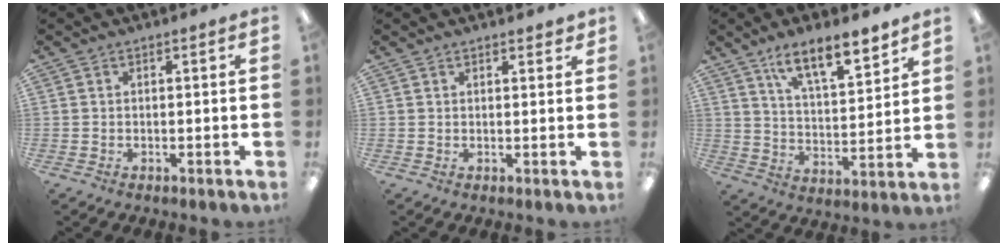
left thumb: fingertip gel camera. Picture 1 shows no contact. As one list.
[{"total": 1.5, "force": [1.4, 0.4, 0.5], "torque": [-0.003, -0.003, 0.023]}, {"total": 11.5, "force": [9.2, 3.1, 6.2], "torque": [-0.085, -0.060, 0.159]}]